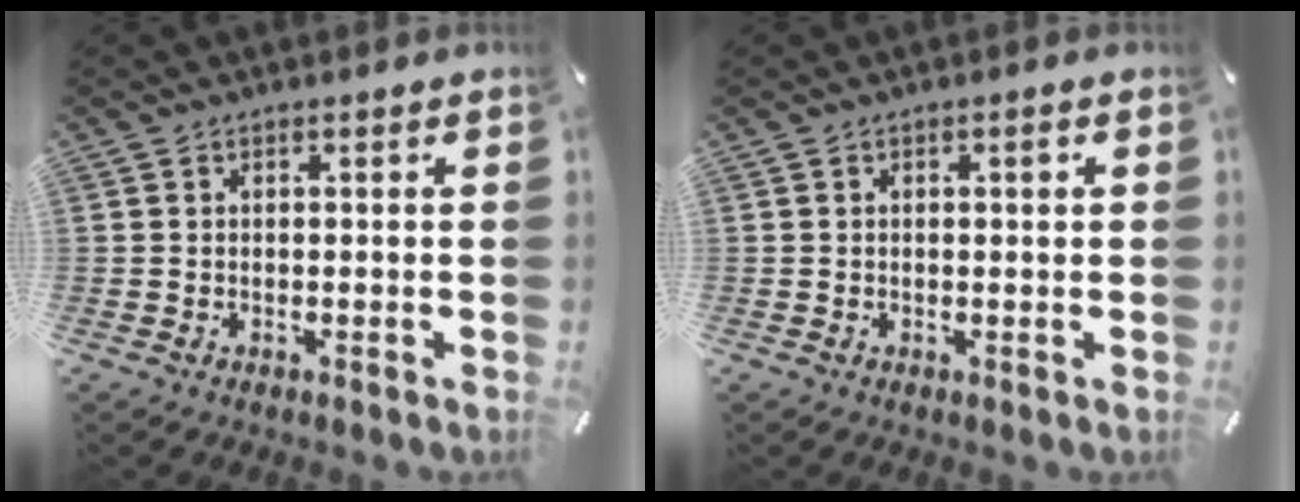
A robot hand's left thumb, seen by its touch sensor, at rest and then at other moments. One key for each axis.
{"total": 1.2, "fx": 0.3, "fy": 0.5, "fz": 1.0, "tx": -0.012, "ty": 0.001, "tz": 0.001}